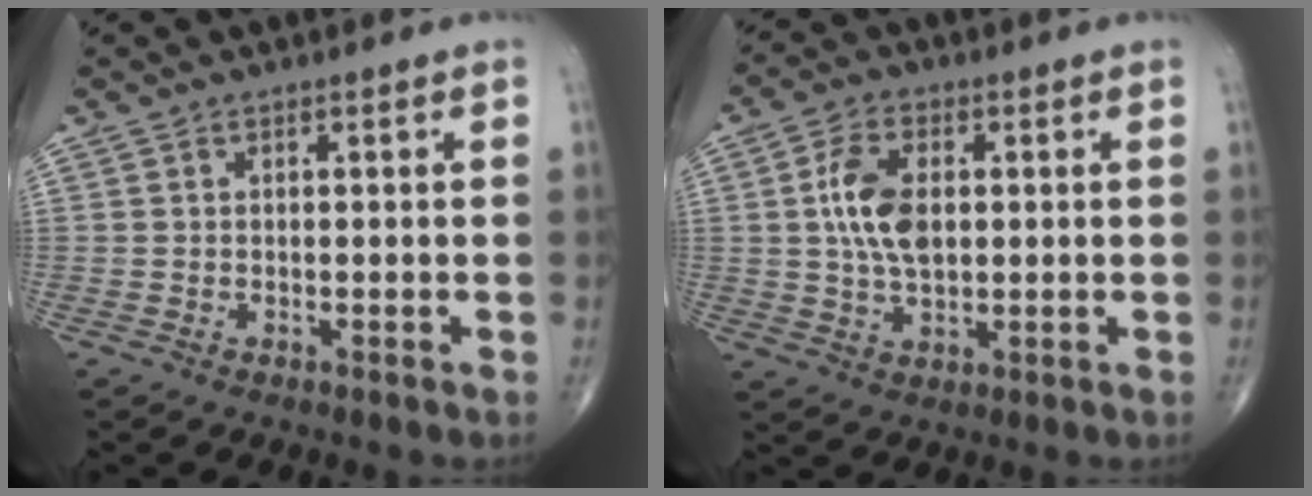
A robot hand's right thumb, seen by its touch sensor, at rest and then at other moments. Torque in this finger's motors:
{"motor_torque": [1.39, 1.98, 1.19, 0.08, 0.14]}